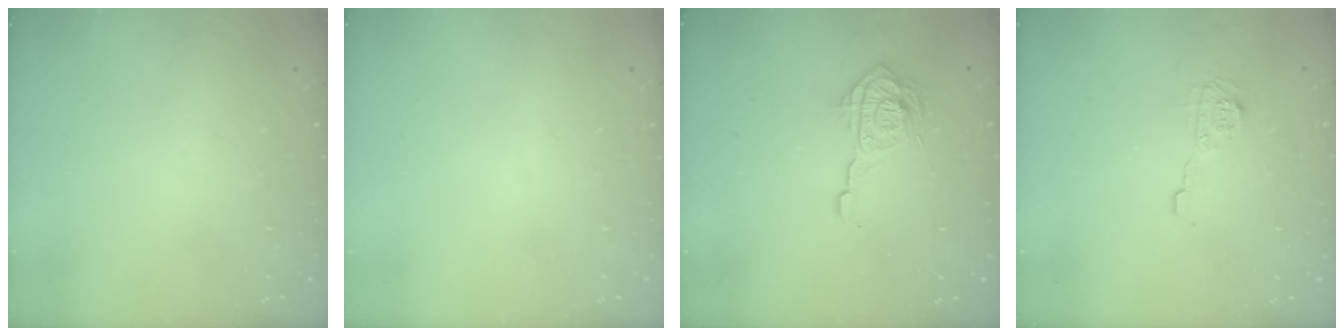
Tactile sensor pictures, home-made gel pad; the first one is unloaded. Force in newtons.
{"total": 0.0}
{"total": 12.4, "press": 12.4, "slide": 1.3}
{"total": 6.8, "press": 6.8, "slide": 0.2}